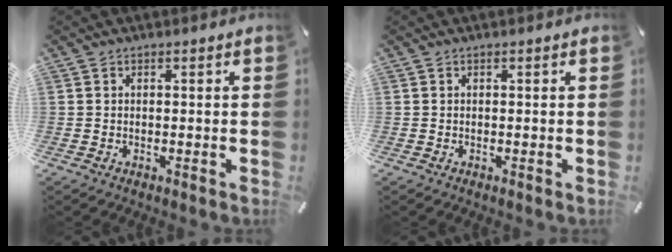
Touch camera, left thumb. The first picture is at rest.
{"total": 0.0}